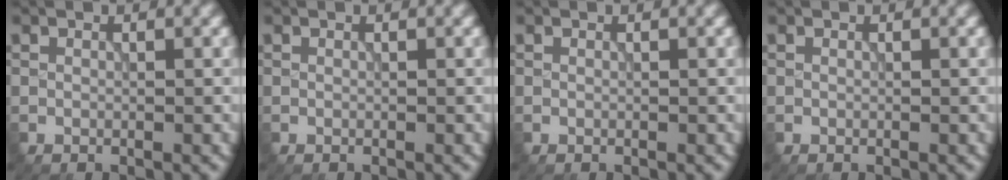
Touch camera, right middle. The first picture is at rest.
{"total": 0.0}
{"total": 0.0}
{"total": 0.0}